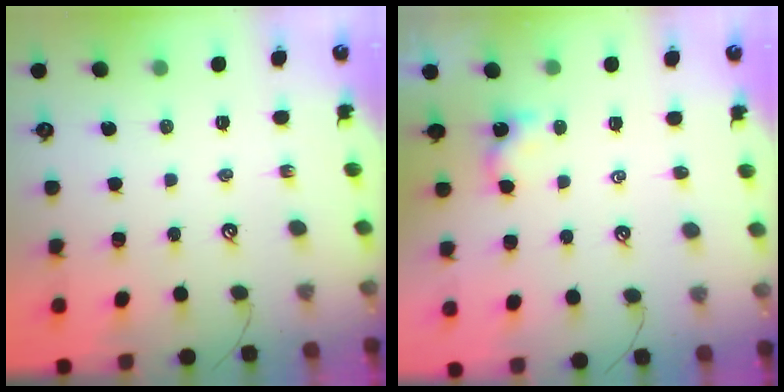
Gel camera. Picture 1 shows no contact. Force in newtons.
{"total": 0.8, "press": 0.8, "slide": 0.1}